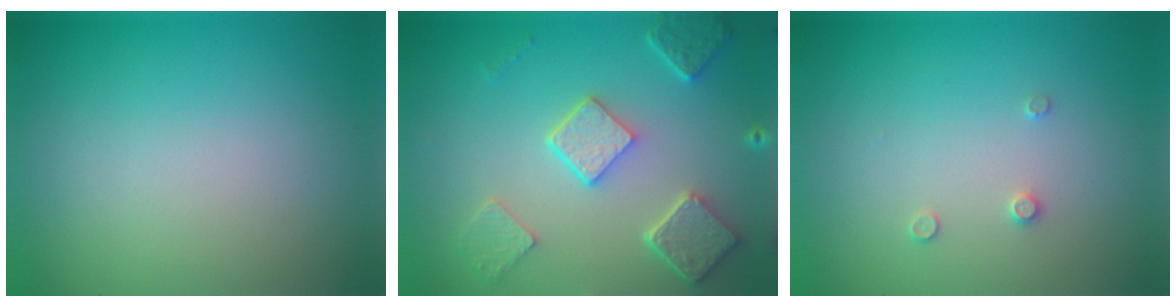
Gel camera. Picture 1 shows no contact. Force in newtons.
{"total": 5.0, "press": 3.9, "slide": 3.1}
{"total": 0.8, "press": 0.8, "slide": 0.0}